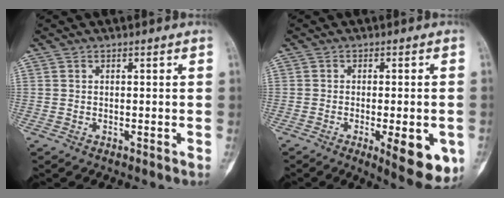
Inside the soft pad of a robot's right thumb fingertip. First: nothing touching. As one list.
[{"total": 11.4, "force": [-3.7, 3.7, 10.2], "torque": [-0.121, -0.010, -0.039]}]